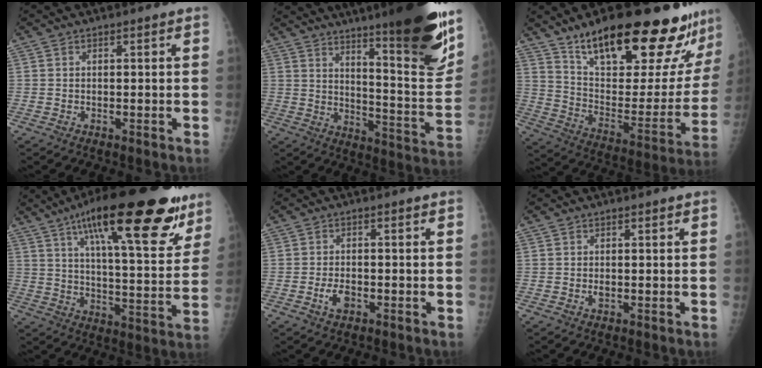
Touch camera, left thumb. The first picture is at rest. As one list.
[{"total": 24.8, "force": [16.2, 3.4, 18.4], "torque": [-0.235, -0.091, 0.232]}, {"total": 30.7, "force": [22.0, 8.9, 19.5], "torque": [-0.255, -0.079, 0.330]}, {"total": 27.8, "force": [16.2, 8.0, 21.1], "torque": [-0.282, -0.036, 0.243]}, {"total": 3.0, "force": [-1.2, 1.7, 2.1], "torque": [-0.038, 0.004, -0.020]}, {"total": 1.0, "force": [0.1, 0.7, 0.7], "torque": [-0.008, 0.000, 0.002]}]